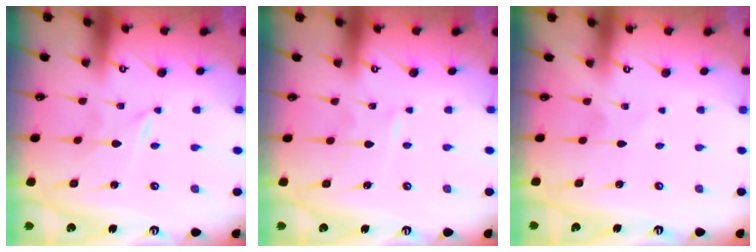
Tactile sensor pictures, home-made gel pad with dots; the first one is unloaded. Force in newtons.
{"total": 1.6, "press": 1.6, "slide": 0.2}
{"total": 1.3, "press": 1.3, "slide": 0.1}